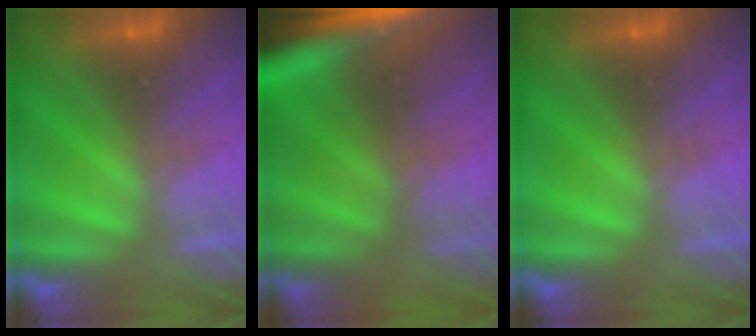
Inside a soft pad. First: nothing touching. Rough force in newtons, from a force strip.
{"total": 6.6}
{"total": 0.0}